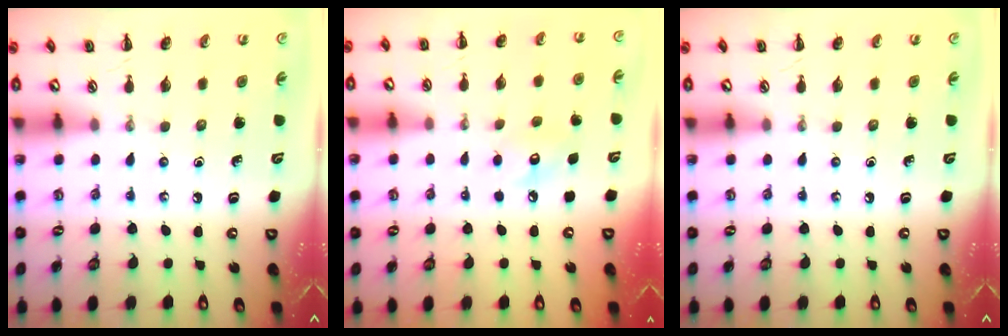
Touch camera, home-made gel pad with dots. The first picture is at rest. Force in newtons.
{"total": 6.0, "press": 5.9, "slide": 1.0}
{"total": 0.0}